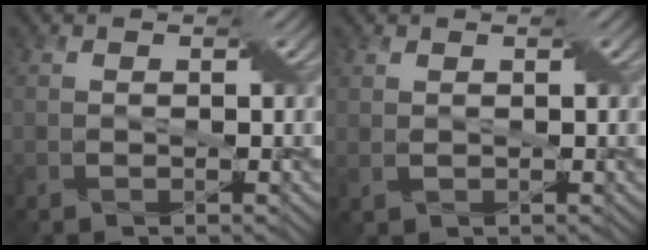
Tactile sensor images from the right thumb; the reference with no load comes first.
{"total": 1.0, "force": [0.5, 0.5, 0.6], "torque": [-0.020, 0.001, 0.013]}